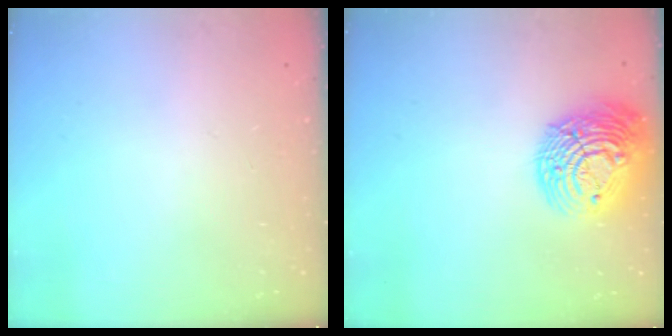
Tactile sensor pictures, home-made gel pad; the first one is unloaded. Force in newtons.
{"total": 18.1, "press": 18.0, "slide": 1.7}